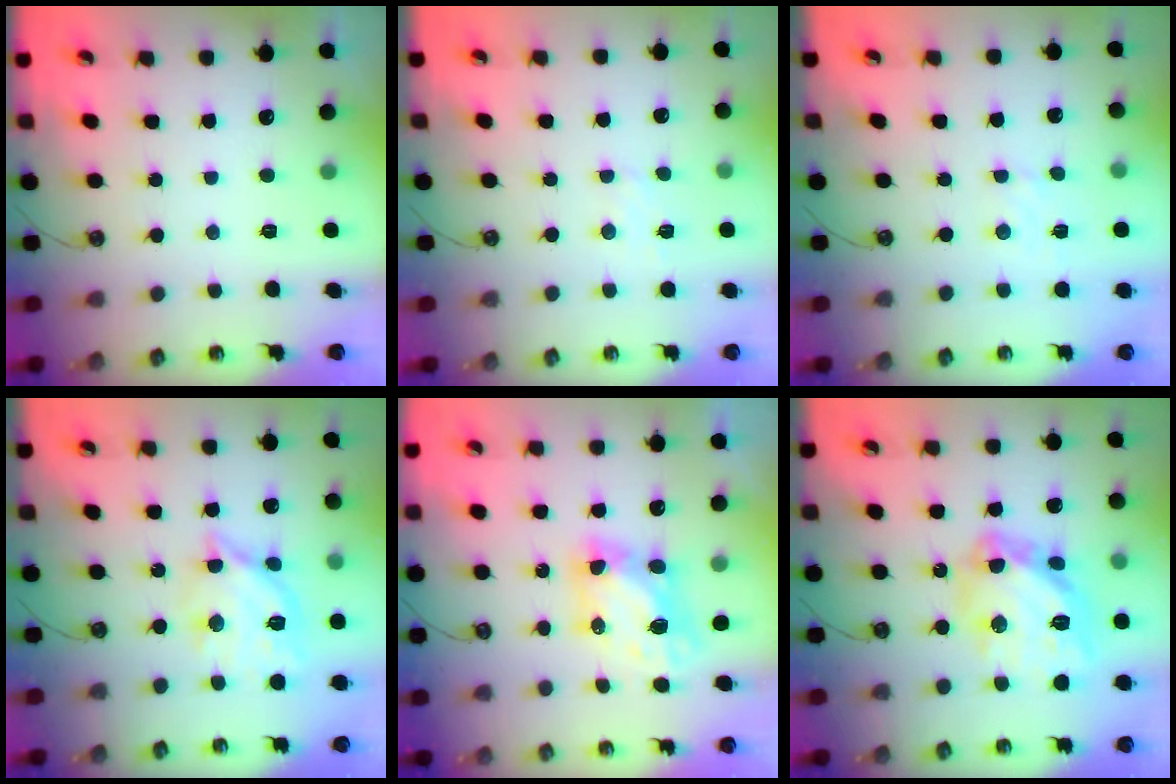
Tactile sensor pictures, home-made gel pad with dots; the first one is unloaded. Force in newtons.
{"total": 6.2, "press": 6.1, "slide": 0.7}
{"total": 2.4, "press": 2.4, "slide": 0.4}
{"total": 13.4, "press": 13.3, "slide": 1.3}
{"total": 7.7, "press": 7.6, "slide": 0.5}
{"total": 18.9, "press": 18.8, "slide": 1.8}